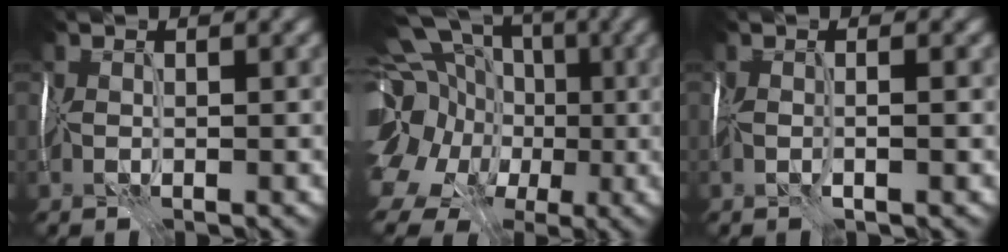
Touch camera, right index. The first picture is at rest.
{"total": 16.8, "force": [-0.4, 14.5, 8.6], "torque": [-0.195, 0.016, -0.032]}
{"total": 0.8, "force": [-0.3, -0.2, 0.7], "torque": [-0.019, -0.005, -0.007]}